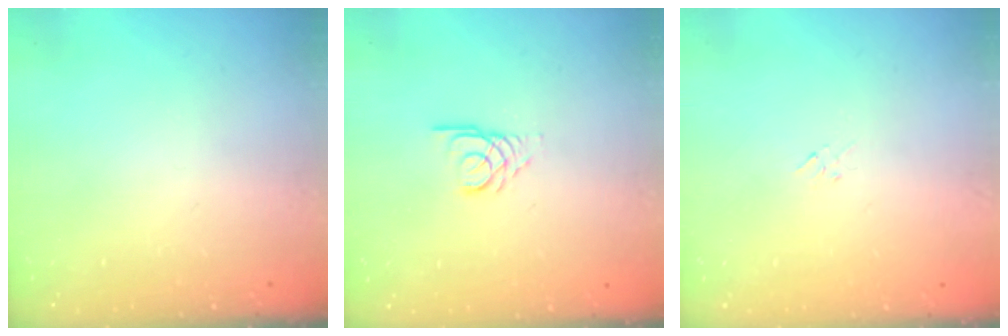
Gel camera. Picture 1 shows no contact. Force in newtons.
{"total": 3.9, "press": 3.9, "slide": 0.3}
{"total": 2.3, "press": 2.2, "slide": 0.6}